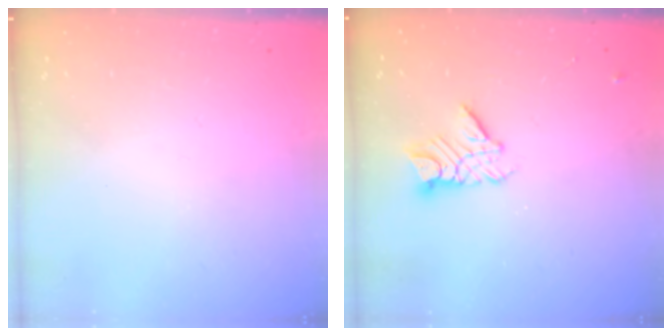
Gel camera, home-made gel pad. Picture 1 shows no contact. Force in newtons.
{"total": 9.6, "press": 9.5, "slide": 0.8}